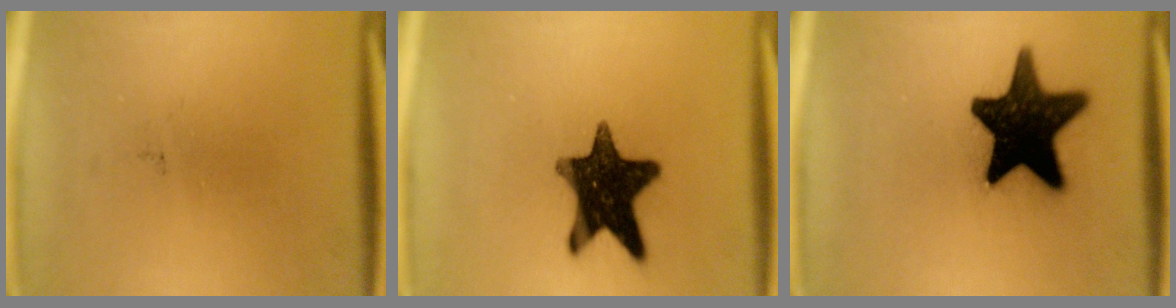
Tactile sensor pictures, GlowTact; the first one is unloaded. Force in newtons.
{"total": 14.4}
{"total": 18.5}